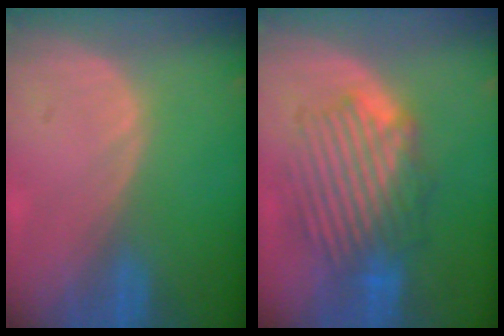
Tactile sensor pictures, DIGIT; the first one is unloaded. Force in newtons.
{"total": 8.8, "press": 8.4, "slide": 2.6}